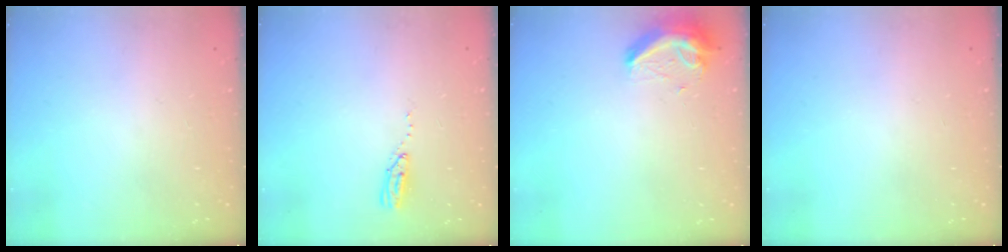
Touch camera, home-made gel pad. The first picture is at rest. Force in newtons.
{"total": 3.7, "press": 3.7, "slide": 0.3}
{"total": 9.4, "press": 9.4, "slide": 0.4}
{"total": 0.0}